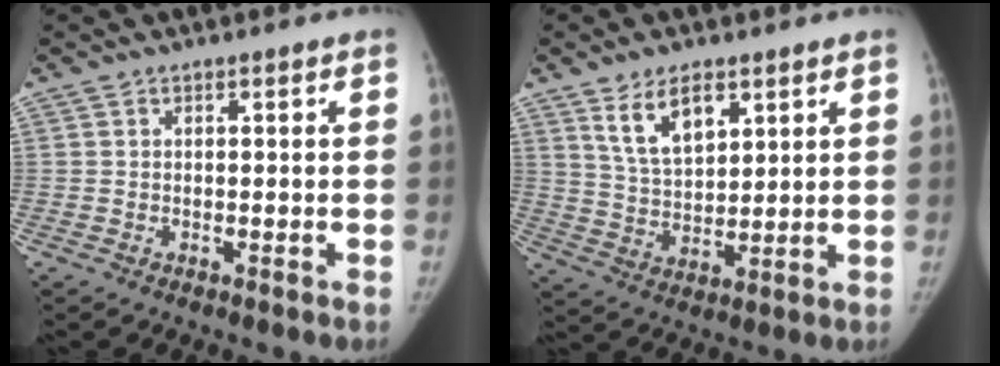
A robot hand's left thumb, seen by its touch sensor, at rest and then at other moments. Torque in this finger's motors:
{"motor_torque": [1.56, 0.74, 1.23, -1.24, 0.36]}